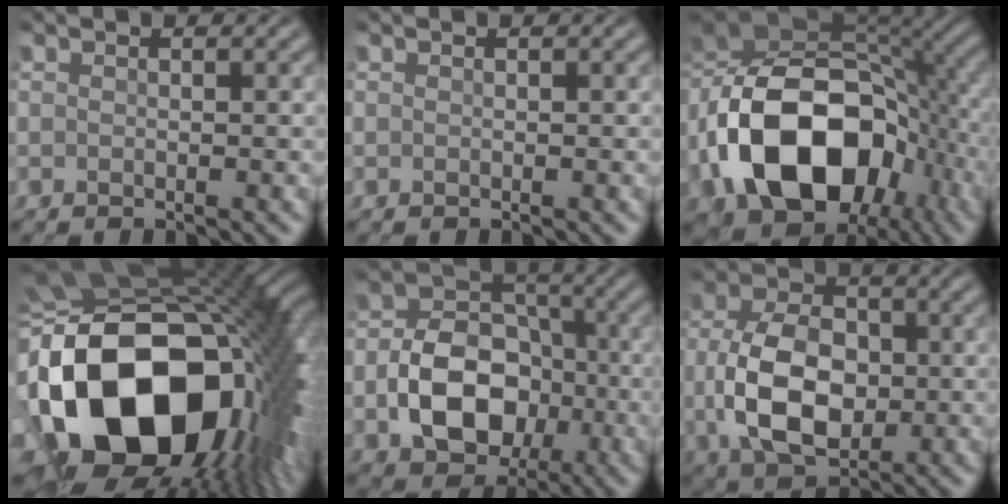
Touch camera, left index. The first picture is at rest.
{"total": 0.0}
{"total": 16.6, "force": [-4.0, 11.2, 11.7], "torque": [-0.248, -0.006, -0.068]}
{"total": 20.0, "force": [-4.8, 13.2, 14.2], "torque": [-0.287, -0.020, -0.069]}
{"total": 8.4, "force": [-2.3, 6.0, 5.3], "torque": [-0.096, -0.002, -0.040]}
{"total": 8.3, "force": [-1.0, 5.2, 6.4], "torque": [-0.141, 0.003, -0.019]}